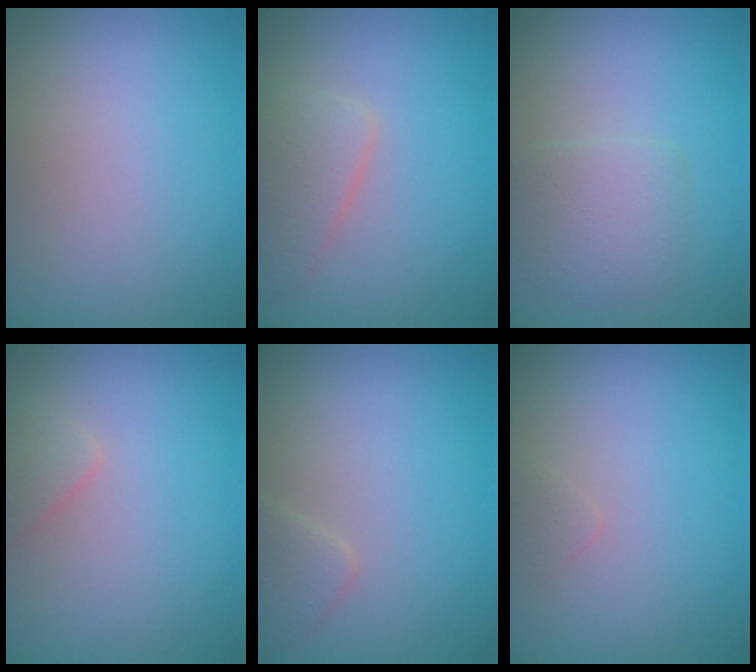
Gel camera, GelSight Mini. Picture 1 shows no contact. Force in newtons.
{"total": 2.8, "press": 2.8, "slide": 0.2}
{"total": 2.8, "press": 2.8, "slide": 0.1}
{"total": 1.2, "press": 1.2, "slide": 0.1}
{"total": 1.6, "press": 1.6, "slide": 0.1}
{"total": 0.6, "press": 0.6, "slide": 0.0}